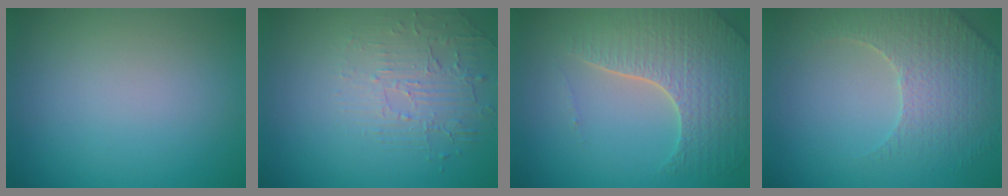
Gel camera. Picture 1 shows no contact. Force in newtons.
{"total": 2.1, "press": 1.3, "slide": 1.7}
{"total": 6.4, "press": 5.0, "slide": 4.0}
{"total": 3.8, "press": 3.7, "slide": 0.9}